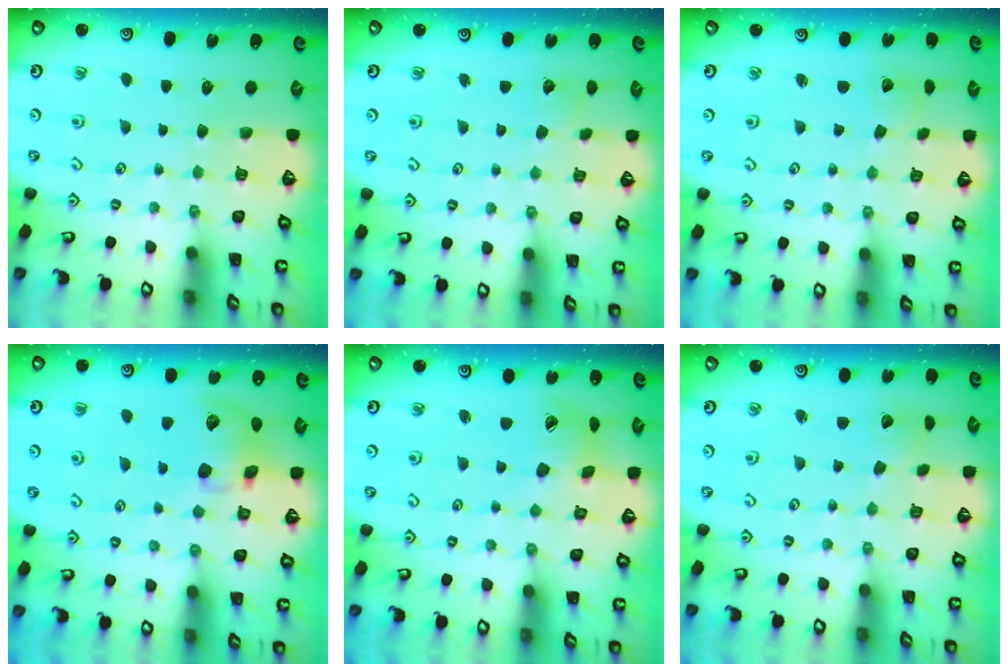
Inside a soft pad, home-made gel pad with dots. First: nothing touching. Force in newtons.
{"total": 4.2, "press": 4.1, "slide": 0.5}
{"total": 2.1, "press": 2.1, "slide": 0.2}
{"total": 12.8, "press": 12.6, "slide": 1.9}
{"total": 7.7, "press": 7.6, "slide": 1.0}
{"total": 2.4, "press": 2.4, "slide": 0.3}